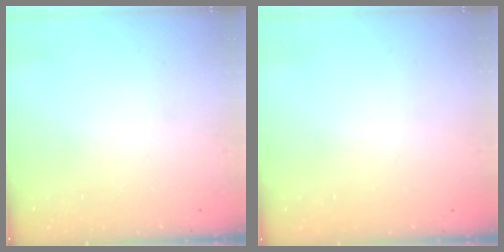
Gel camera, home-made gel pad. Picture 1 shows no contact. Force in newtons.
{"total": 2.4, "press": 2.4, "slide": 0.2}